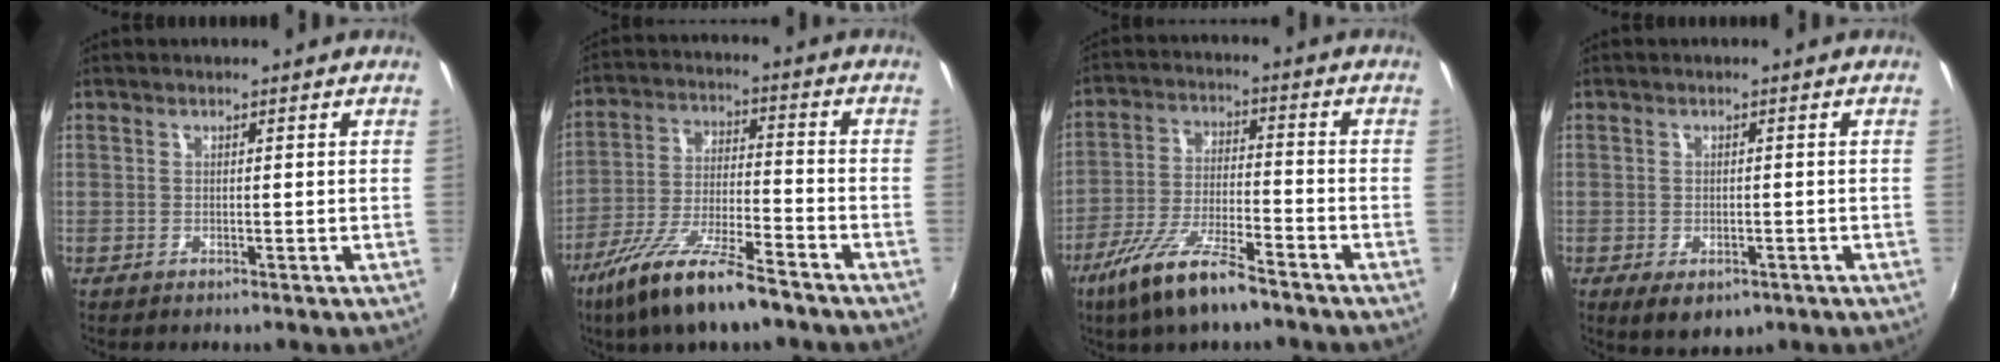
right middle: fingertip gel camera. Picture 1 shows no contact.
{"total": 14.5, "force": [-10.3, 2.6, 9.9], "torque": [-0.201, -0.033, -0.189]}
{"total": 12.1, "force": [-8.4, 2.3, 8.4], "torque": [-0.177, -0.023, -0.157]}
{"total": 4.8, "force": [-2.0, 2.8, 3.4], "torque": [-0.065, -0.022, -0.026]}